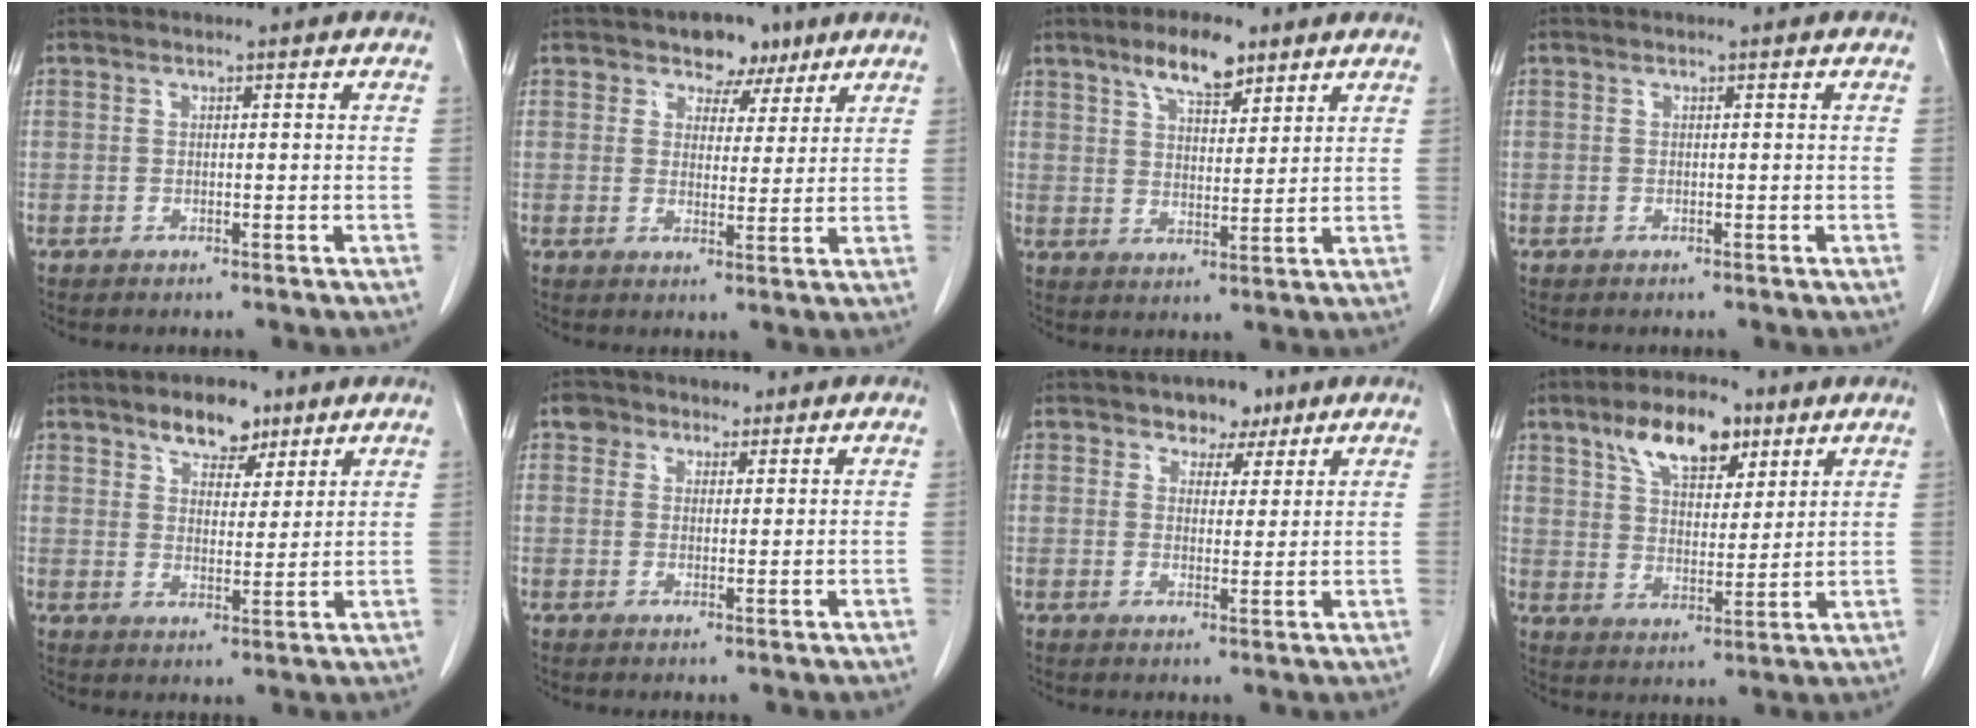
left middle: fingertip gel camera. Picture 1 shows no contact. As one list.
[{"total": 5.3, "force": [3.6, 3.5, 1.5], "torque": [-0.010, 0.002, 0.055]}, {"total": 7.4, "force": [5.1, 2.4, 4.8], "torque": [-0.085, 0.005, 0.089]}, {"total": 0.0}, {"total": 6.6, "force": [4.6, 3.3, 3.3], "torque": [-0.046, 0.005, 0.076]}, {"total": 3.3, "force": [2.1, 2.4, 0.4], "torque": [-0.001, 0.009, 0.031]}, {"total": 4.4, "force": [3.1, 2.9, 1.2], "torque": [-0.012, 0.001, 0.050]}, {"total": 10.7, "force": [6.4, 4.9, 7.0], "torque": [-0.121, 0.014, 0.115]}]